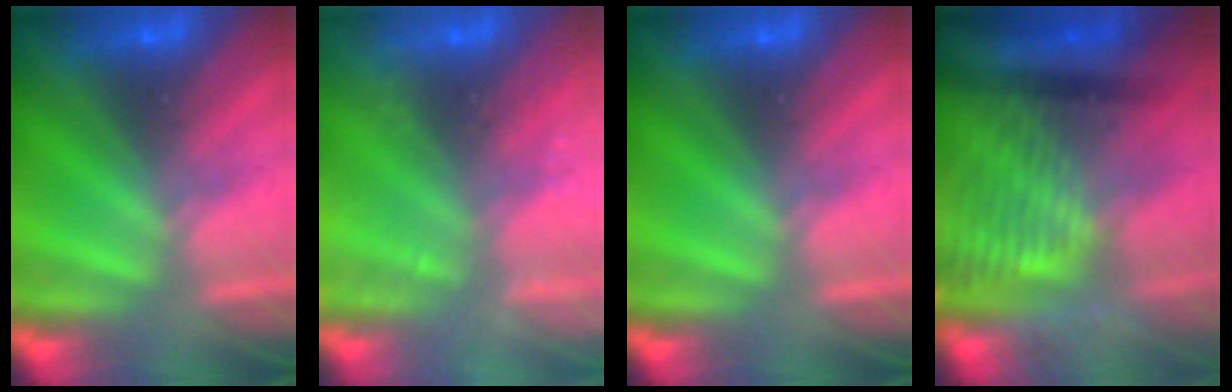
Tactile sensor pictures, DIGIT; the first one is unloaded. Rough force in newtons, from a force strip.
{"total": 2.6}
{"total": 0.0}
{"total": 3.3}